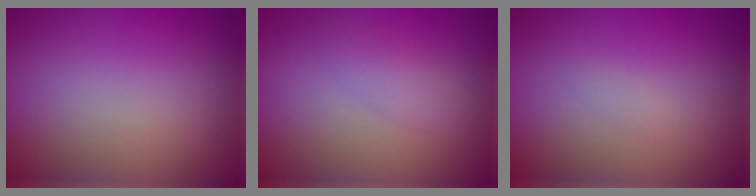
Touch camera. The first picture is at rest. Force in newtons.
{"total": 1.7, "press": 1.7, "slide": 0.0}
{"total": 0.5, "press": 0.5, "slide": 0.0}